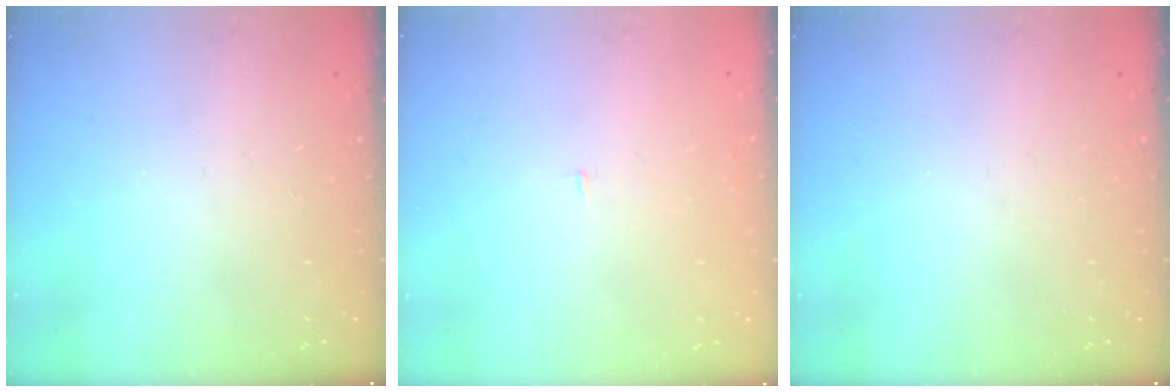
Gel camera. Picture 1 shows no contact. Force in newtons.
{"total": 1.2, "press": 1.2, "slide": 0.1}
{"total": 0.0}